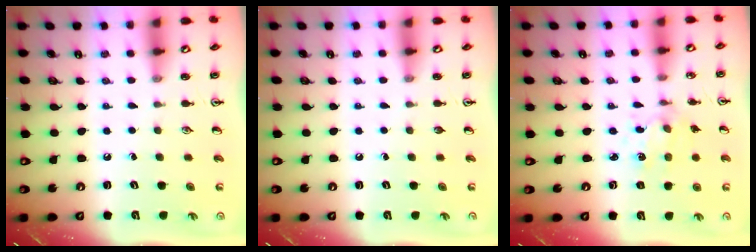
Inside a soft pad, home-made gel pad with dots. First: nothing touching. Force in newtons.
{"total": 0.0}
{"total": 2.0, "press": 2.0, "slide": 0.5}